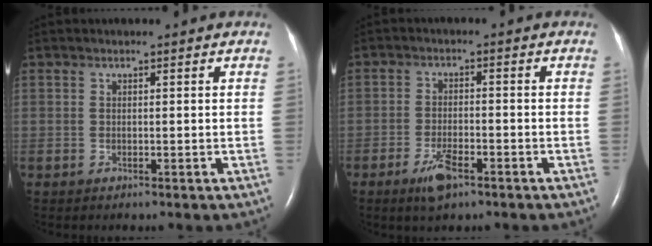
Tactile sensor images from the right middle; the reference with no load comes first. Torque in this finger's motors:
{"motor_torque": [0.07, -0.14, 0.05, 0.06]}